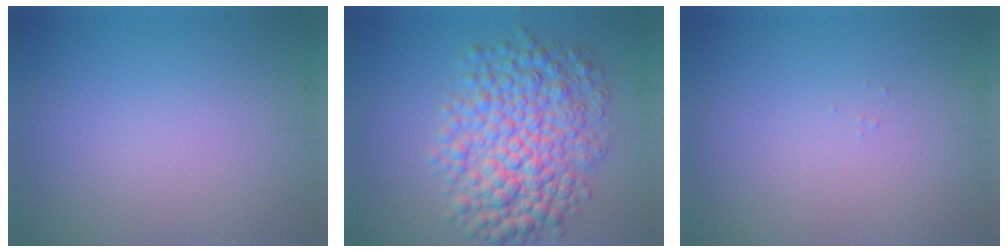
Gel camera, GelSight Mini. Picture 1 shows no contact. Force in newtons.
{"total": 8.4, "press": 8.4, "slide": 0.1}
{"total": 0.0}